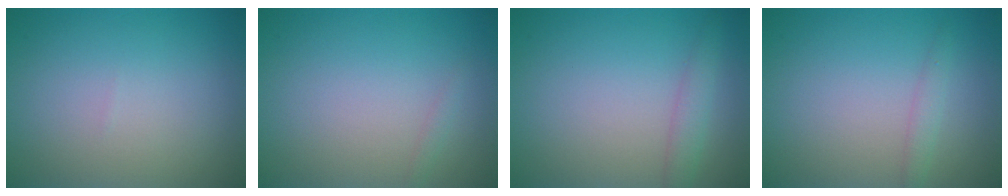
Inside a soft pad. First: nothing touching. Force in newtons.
{"total": 0.6, "press": 0.6, "slide": 0.0}
{"total": 1.7, "press": 1.7, "slide": 0.1}
{"total": 1.2, "press": 1.2, "slide": 0.0}